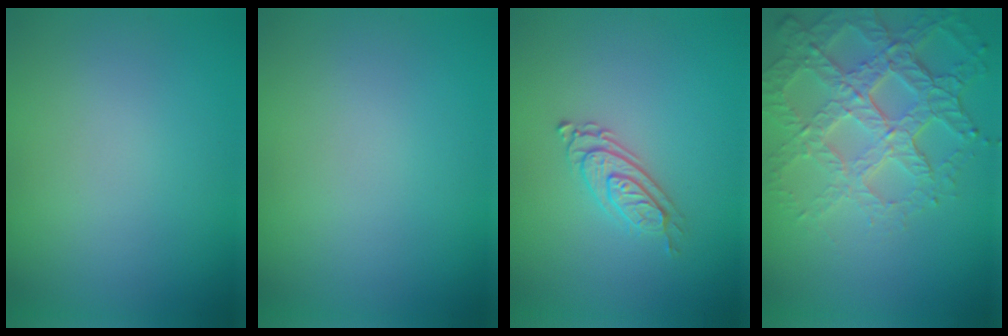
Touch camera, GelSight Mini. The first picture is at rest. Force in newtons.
{"total": 0.0}
{"total": 2.7, "press": 2.0, "slide": 1.8}
{"total": 7.4, "press": 5.2, "slide": 5.2}